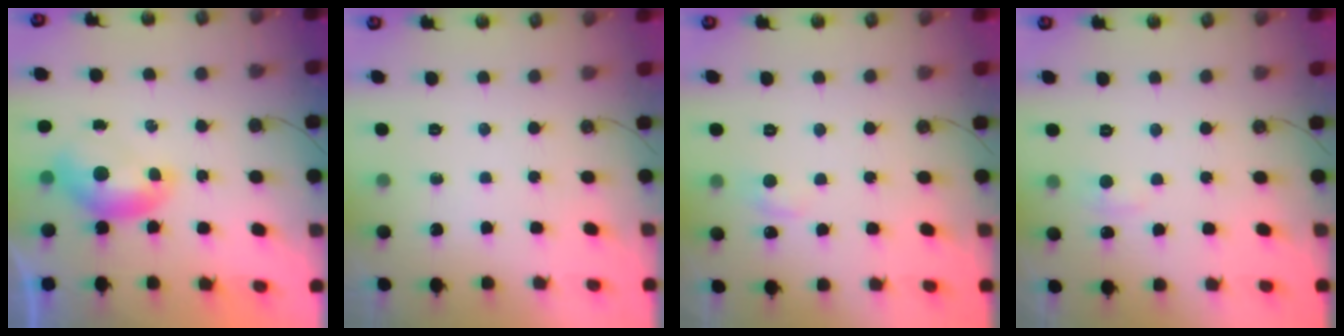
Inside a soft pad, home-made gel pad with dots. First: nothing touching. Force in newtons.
{"total": 0.0}
{"total": 0.8, "press": 0.2, "slide": 0.8}
{"total": 3.0, "press": 3.0, "slide": 0.4}